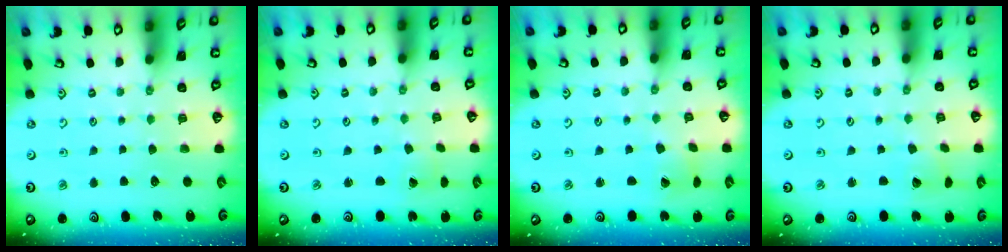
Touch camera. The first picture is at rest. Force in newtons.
{"total": 0.7, "press": 0.7, "slide": 0.0}
{"total": 1.4, "press": 1.4, "slide": 0.2}
{"total": 2.2, "press": 2.2, "slide": 0.1}